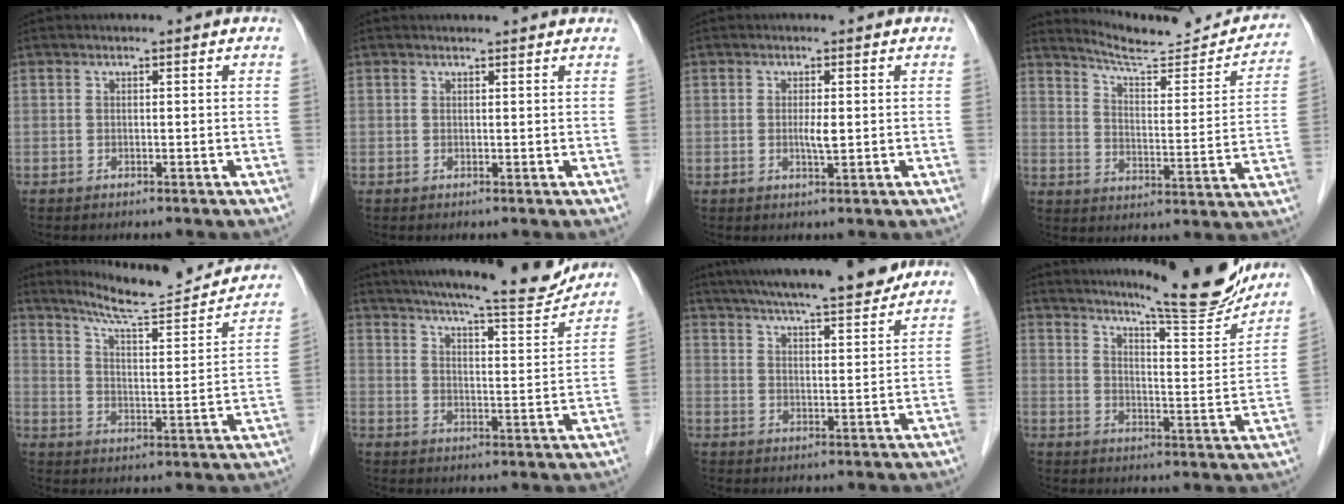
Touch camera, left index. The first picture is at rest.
{"total": 3.1, "force": [3.0, 0.1, 0.6], "torque": [-0.010, 0.011, 0.032]}
{"total": 1.8, "force": [0.1, 0.2, 1.8], "torque": [-0.035, -0.002, 0.002]}
{"total": 16.4, "force": [15.8, 1.4, 4.3], "torque": [-0.060, -0.044, 0.210]}
{"total": 17.4, "force": [16.3, 1.0, 6.0], "torque": [-0.092, -0.035, 0.223]}
{"total": 17.6, "force": [16.0, 1.1, 7.1], "torque": [-0.110, -0.018, 0.219]}
{"total": 18.1, "force": [15.8, 1.5, 8.5], "torque": [-0.141, 0.022, 0.229]}
{"total": 16.8, "force": [15.2, 0.6, 7.0], "torque": [-0.102, -0.041, 0.203]}